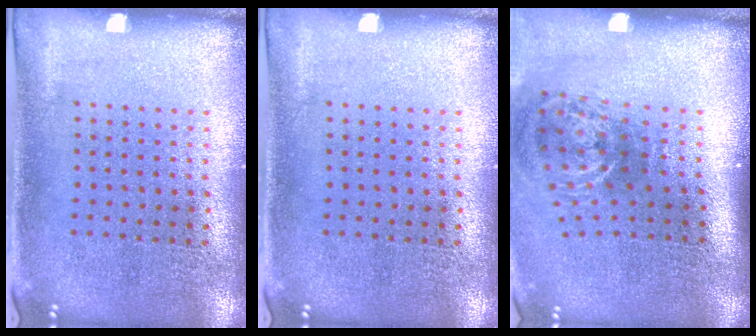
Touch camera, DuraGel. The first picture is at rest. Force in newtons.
{"total": 0.0}
{"total": 2.2, "press": 1.3, "slide": 1.7}